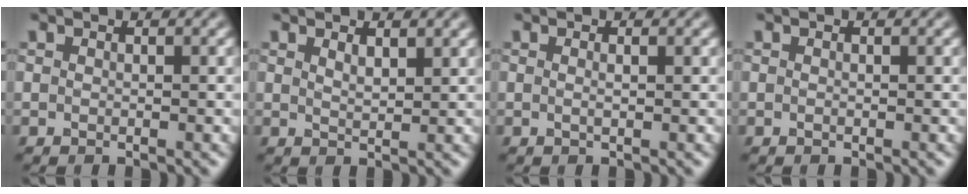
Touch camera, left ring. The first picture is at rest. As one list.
[{"total": 1.5, "force": [1.1, 0.4, 1.0], "torque": [-0.018, -0.001, 0.021]}, {"total": 1.0, "force": [0.1, 0.3, 0.9], "torque": [-0.011, 0.000, -0.003]}, {"total": 0.0}]